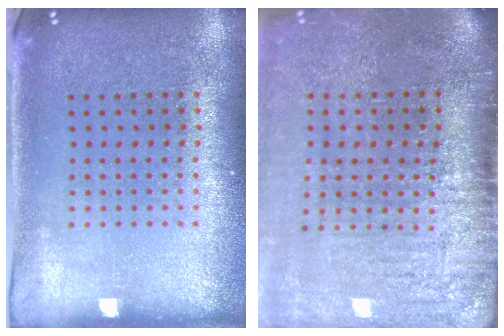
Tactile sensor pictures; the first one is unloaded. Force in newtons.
{"total": 4.7, "press": 3.8, "slide": 2.6}